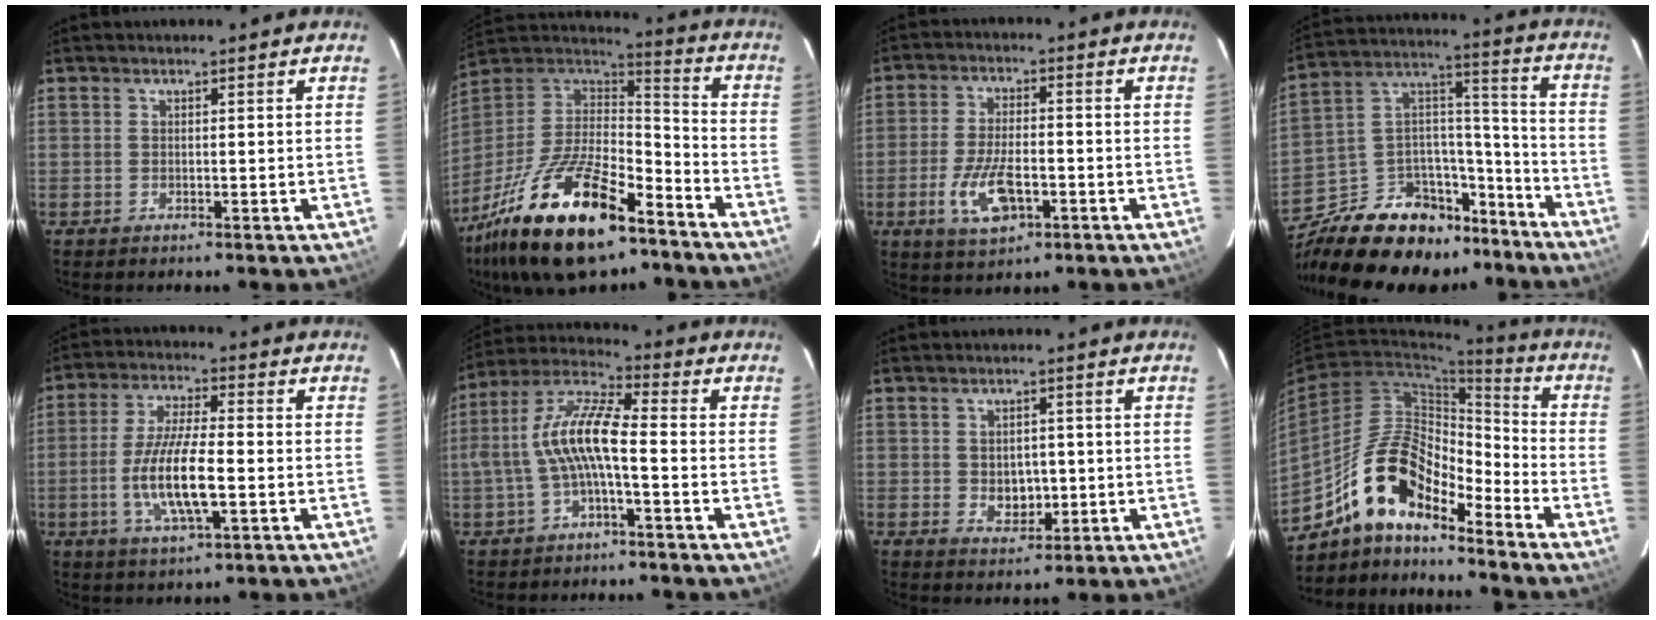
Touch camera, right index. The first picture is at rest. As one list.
[{"total": 27.3, "force": [-17.0, 10.5, 18.7], "torque": [-0.373, -0.030, -0.285]}, {"total": 9.3, "force": [-3.4, 4.2, 7.6], "torque": [-0.160, -0.008, -0.057]}, {"total": 25.7, "force": [-19.5, 13.0, 10.5], "torque": [-0.217, 0.075, -0.282]}, {"total": 11.3, "force": [-2.6, 2.7, 10.7], "torque": [-0.214, -0.004, -0.052]}, {"total": 10.0, "force": [-1.8, 2.4, 9.5], "torque": [-0.202, 0.016, -0.033]}, {"total": 4.5, "force": [-0.3, 3.7, 2.6], "torque": [-0.043, 0.001, 0.003]}, {"total": 14.2, "force": [-11.2, 4.8, 7.4], "torque": [-0.137, 0.020, -0.212]}]